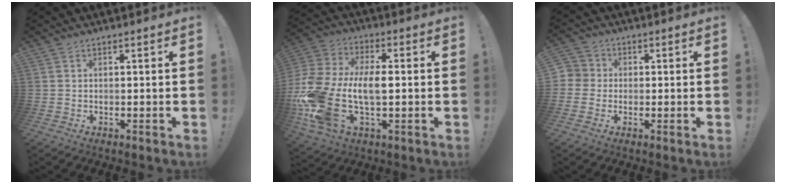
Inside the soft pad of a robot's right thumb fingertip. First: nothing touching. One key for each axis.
{"total": 19.1, "fx": -1.9, "fy": 11.9, "fz": 14.8, "tx": -0.297, "ty": 0.009, "tz": -0.029}
{"total": 4.1, "fx": -0.5, "fy": 3.9, "fz": 1.0, "tx": -0.023, "ty": 0.006, "tz": -0.011}